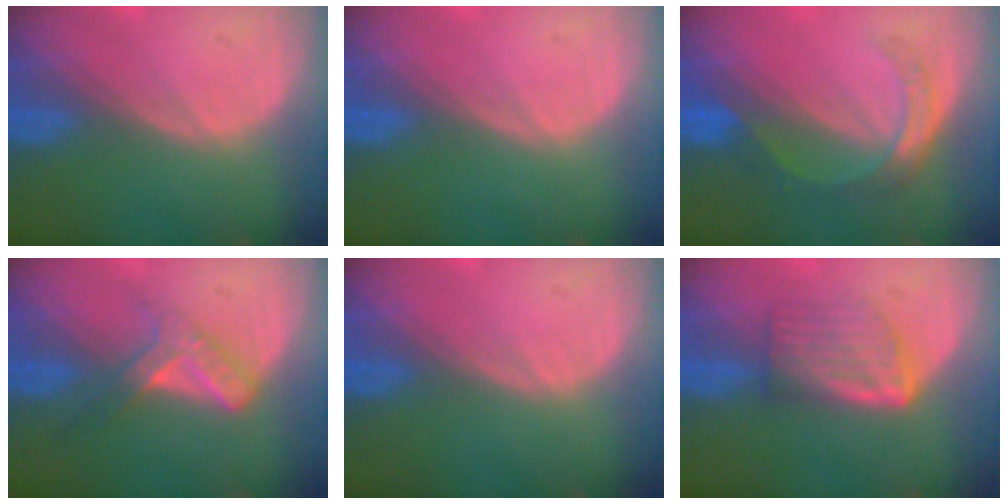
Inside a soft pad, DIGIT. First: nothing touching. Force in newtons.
{"total": 0.0}
{"total": 5.4, "press": 4.7, "slide": 2.6}
{"total": 5.4, "press": 4.7, "slide": 2.7}
{"total": 0.0}
{"total": 5.8, "press": 5.3, "slide": 2.4}